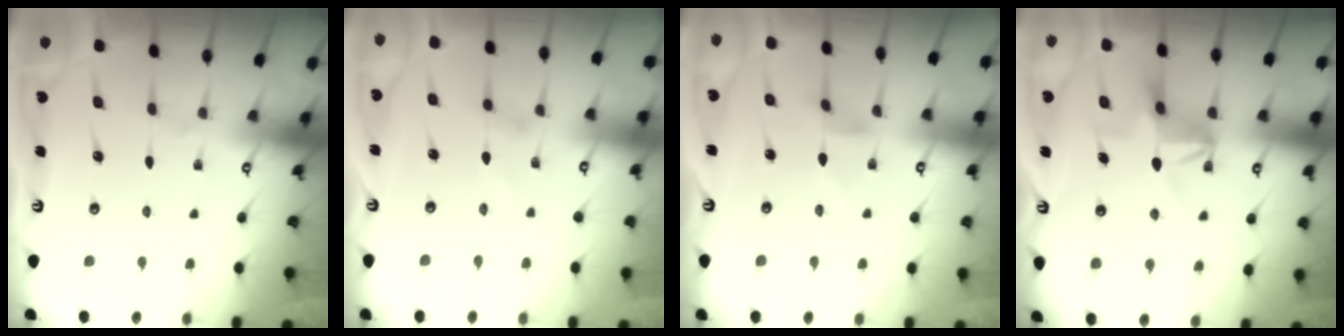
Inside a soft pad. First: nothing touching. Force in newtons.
{"total": 0.8, "press": 0.8, "slide": 0.1}
{"total": 1.2, "press": 1.2, "slide": 0.4}
{"total": 6.3, "press": 6.3, "slide": 0.5}